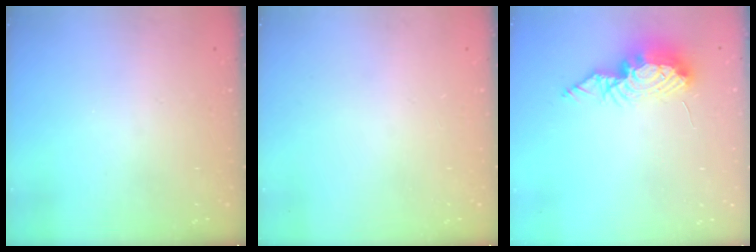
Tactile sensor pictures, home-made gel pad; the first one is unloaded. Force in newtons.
{"total": 0.0}
{"total": 10.7, "press": 10.7, "slide": 1.0}